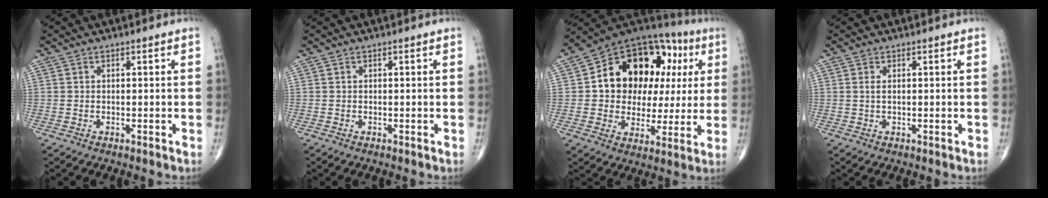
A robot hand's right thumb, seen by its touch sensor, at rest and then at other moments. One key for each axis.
{"total": 0.0}
{"total": 22.6, "fx": 5.1, "fy": 16.0, "fz": 15.2, "tx": -0.163, "ty": 0.036, "tz": 0.081}
{"total": 1.0, "fx": 0.2, "fy": 0.4, "fz": 0.8, "tx": -0.023, "ty": 0.003, "tz": 0.006}